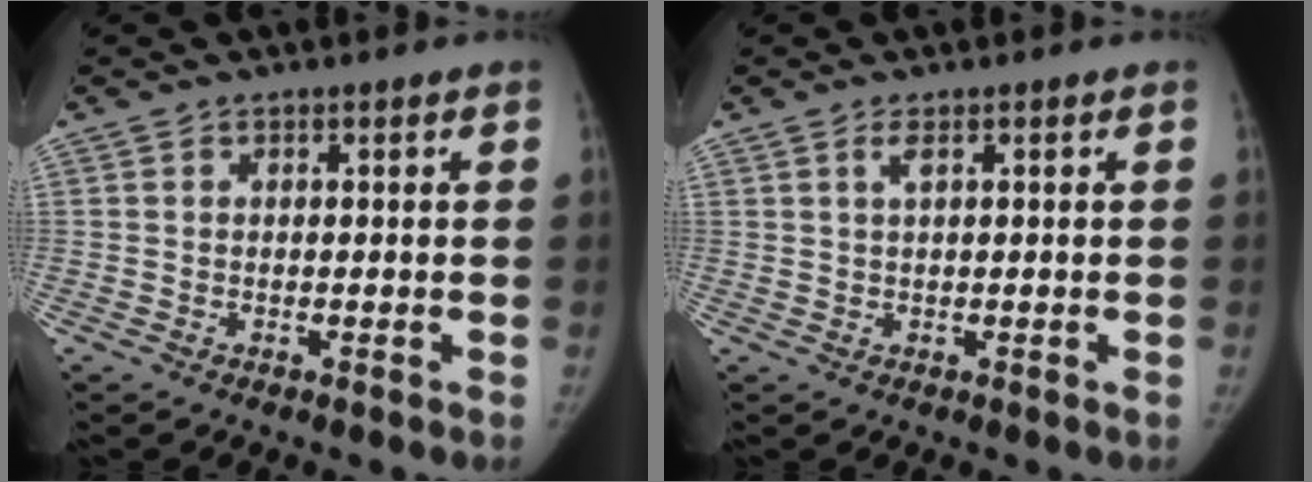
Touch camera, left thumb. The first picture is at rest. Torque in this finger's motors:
{"motor_torque": [0.27, 0.10, 0.40, 0.08, -0.01]}